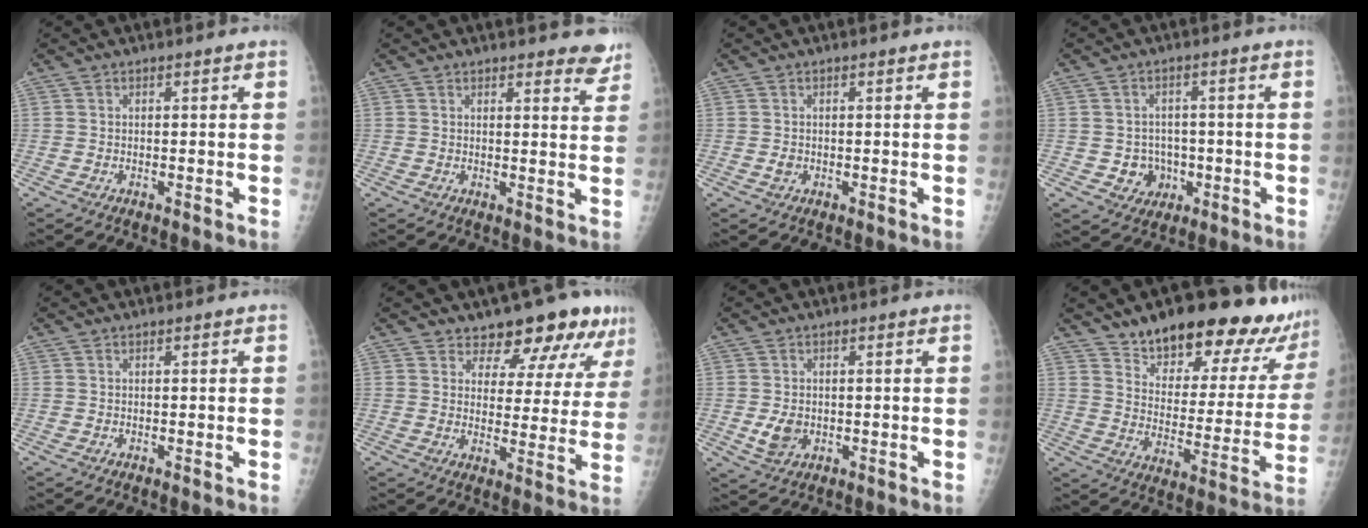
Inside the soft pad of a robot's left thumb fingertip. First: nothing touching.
{"total": 4.6, "force": [4.1, 1.6, 1.6], "torque": [0.007, -0.025, 0.038]}
{"total": 1.1, "force": [-0.1, 1.0, 0.6], "torque": [-0.006, 0.001, 0.000]}
{"total": 5.7, "force": [-1.2, 5.2, 1.8], "torque": [0.003, 0.011, -0.012]}
{"total": 0.0}
{"total": 11.9, "force": [9.6, 5.2, 4.7], "torque": [-0.017, -0.059, 0.114]}
{"total": 4.0, "force": [-0.4, 3.1, 2.5], "torque": [-0.038, -0.003, 0.000]}
{"total": 23.1, "force": [19.3, 7.5, 10.2], "torque": [-0.100, -0.115, 0.267]}